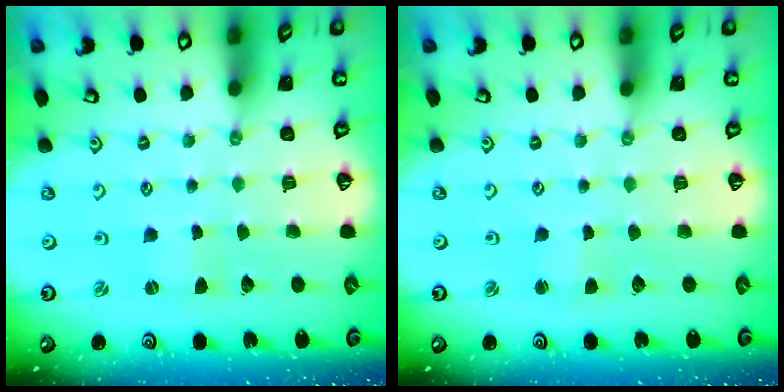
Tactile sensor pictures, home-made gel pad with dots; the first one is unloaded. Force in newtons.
{"total": 1.8, "press": 1.7, "slide": 0.3}